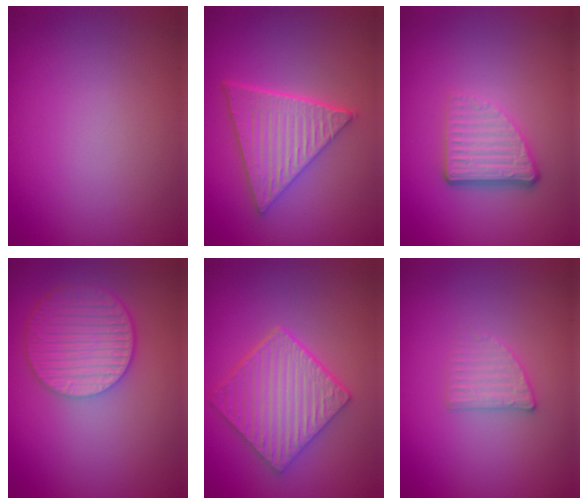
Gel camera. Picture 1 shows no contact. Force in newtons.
{"total": 6.2, "press": 4.6, "slide": 4.1}
{"total": 4.0, "press": 2.7, "slide": 2.9}
{"total": 6.2, "press": 4.6, "slide": 4.2}
{"total": 5.4, "press": 4.5, "slide": 3.1}
{"total": 1.9, "press": 1.9, "slide": 0.4}